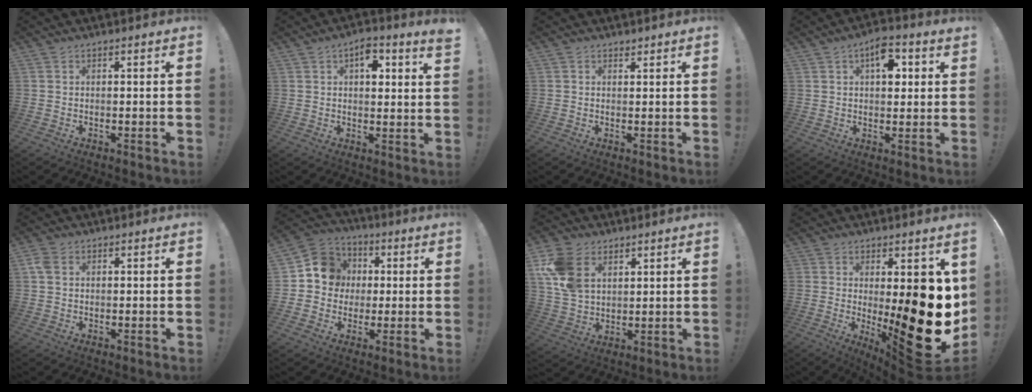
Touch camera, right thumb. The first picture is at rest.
{"total": 5.7, "force": [2.7, 2.4, 4.4], "torque": [-0.055, -0.011, 0.042]}
{"total": 1.0, "force": [1.0, 0.4, 0.2], "torque": [0.009, -0.007, 0.016]}
{"total": 8.2, "force": [2.9, 4.6, 6.1], "torque": [-0.076, -0.003, 0.048]}
{"total": 3.7, "force": [1.2, 2.5, 2.4], "torque": [-0.056, 0.005, 0.024]}
{"total": 11.8, "force": [1.2, 10.9, 4.2], "torque": [-0.057, 0.011, 0.028]}
{"total": 14.3, "force": [6.2, 10.0, 8.1], "torque": [-0.156, -0.014, 0.126]}
{"total": 24.5, "force": [-1.8, 8.7, 22.8], "torque": [-0.286, -0.028, -0.012]}